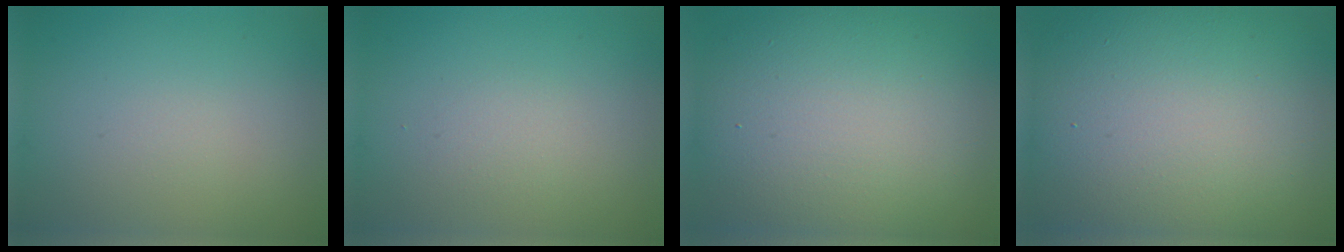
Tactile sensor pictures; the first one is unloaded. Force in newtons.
{"total": 1.2, "press": 1.2, "slide": 0.1}
{"total": 13.7, "press": 13.7, "slide": 0.9}
{"total": 17.7, "press": 17.7, "slide": 1.2}